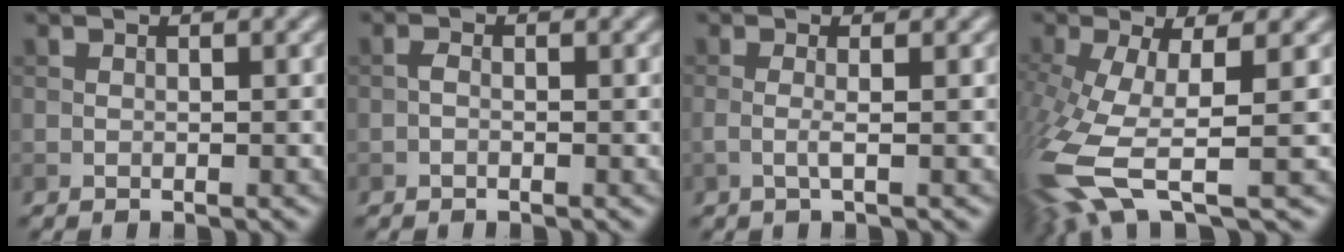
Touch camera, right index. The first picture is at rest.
{"total": 0.7, "force": [-0.4, 0.3, 0.5], "torque": [-0.012, 0.000, -0.010]}
{"total": 1.4, "force": [-0.2, 0.3, 1.4], "torque": [-0.027, -0.004, -0.008]}
{"total": 9.5, "force": [-3.2, 3.3, 8.3], "torque": [-0.196, -0.019, -0.061]}